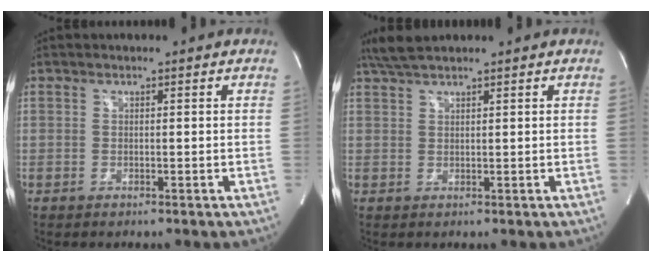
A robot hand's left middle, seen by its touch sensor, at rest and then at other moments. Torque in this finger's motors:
{"motor_torque": [0.19, 0.04, -0.05, 0.02]}